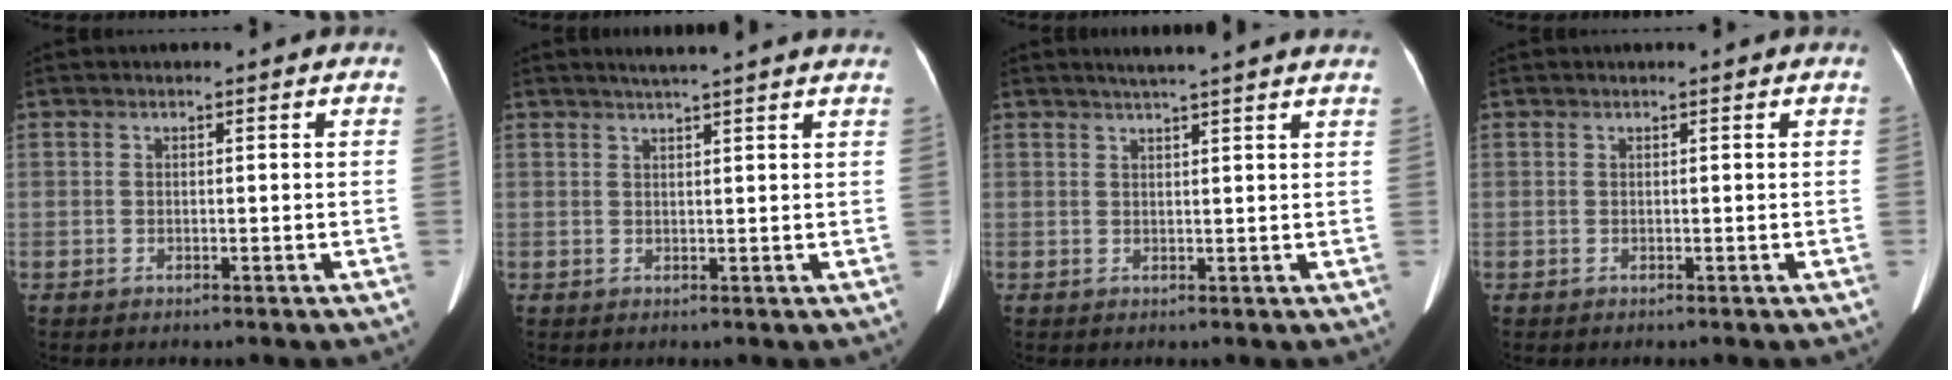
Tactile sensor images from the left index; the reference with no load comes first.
{"total": 8.6, "force": [7.5, -0.1, 4.2], "torque": [-0.060, 0.025, 0.083]}
{"total": 9.6, "force": [8.4, -0.2, 4.6], "torque": [-0.066, 0.023, 0.091]}
{"total": 0.0}